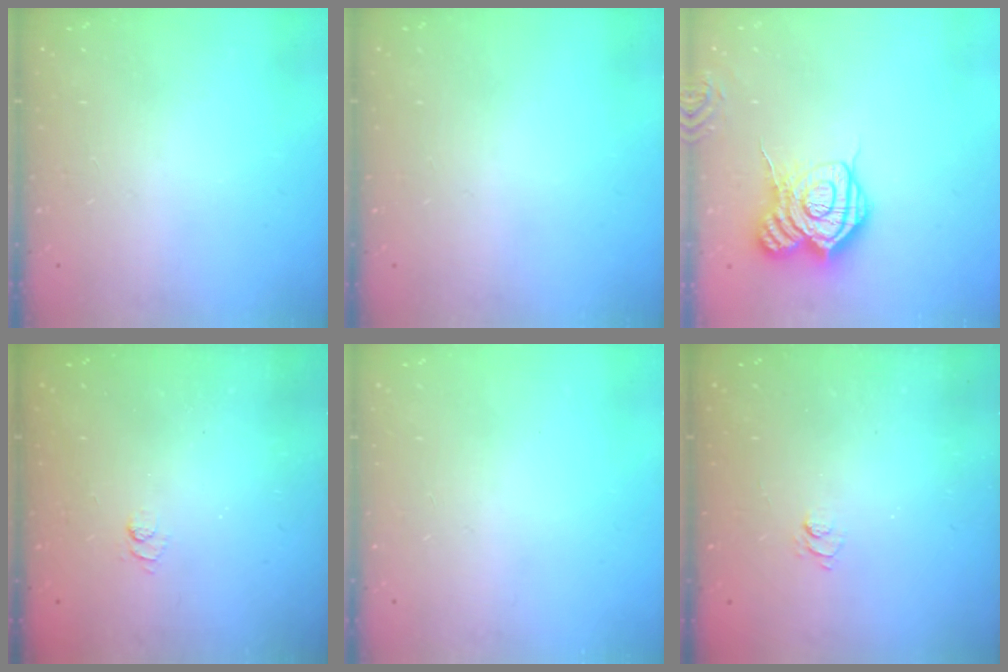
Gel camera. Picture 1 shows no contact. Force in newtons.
{"total": 0.0}
{"total": 16.3, "press": 16.3, "slide": 1.1}
{"total": 2.4, "press": 1.9, "slide": 1.4}
{"total": 0.0}
{"total": 2.8, "press": 2.5, "slide": 1.3}